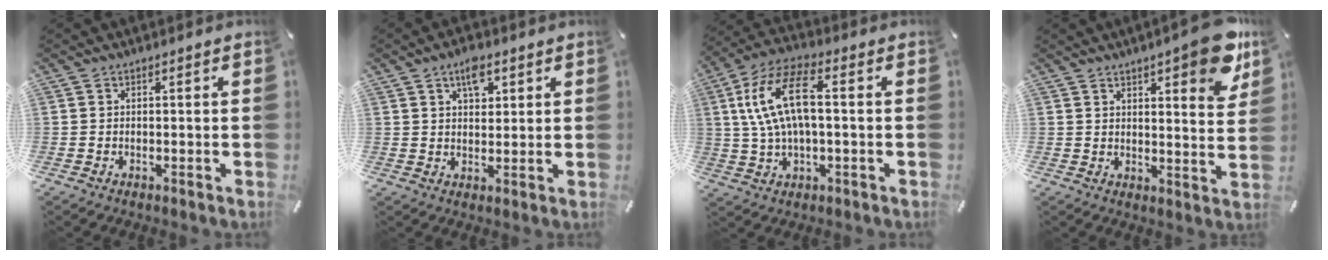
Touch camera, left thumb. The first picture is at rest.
{"total": 5.6, "force": [2.8, 3.1, 3.7], "torque": [-0.048, -0.006, 0.044]}
{"total": 14.4, "force": [2.0, 6.7, 12.6], "torque": [-0.263, 0.004, 0.032]}
{"total": 10.8, "force": [6.8, 3.0, 7.8], "torque": [-0.088, -0.043, 0.108]}